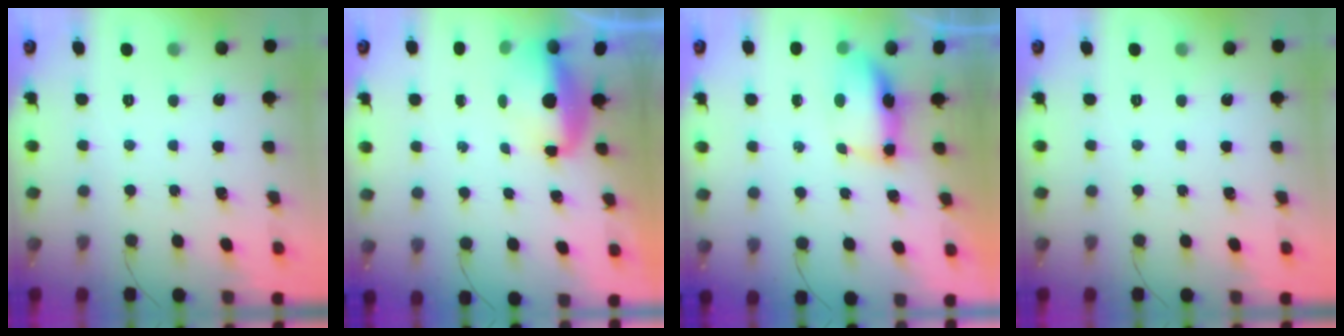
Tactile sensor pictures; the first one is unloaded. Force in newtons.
{"total": 5.3, "press": 5.3, "slide": 0.6}
{"total": 6.8, "press": 6.8, "slide": 0.7}
{"total": 0.0}